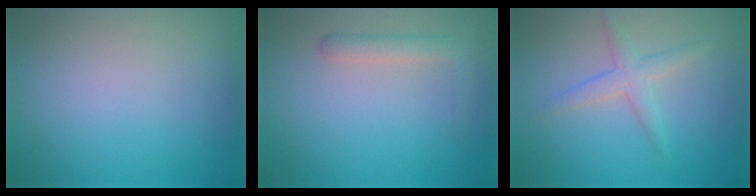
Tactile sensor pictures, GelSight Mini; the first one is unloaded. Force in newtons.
{"total": 1.9, "press": 1.9, "slide": 0.1}
{"total": 2.2, "press": 2.2, "slide": 0.0}